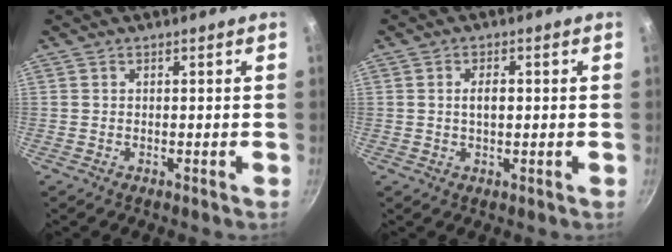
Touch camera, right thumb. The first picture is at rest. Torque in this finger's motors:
{"motor_torque": [-0.32, 0.13, 0.00, 0.25, -0.01]}